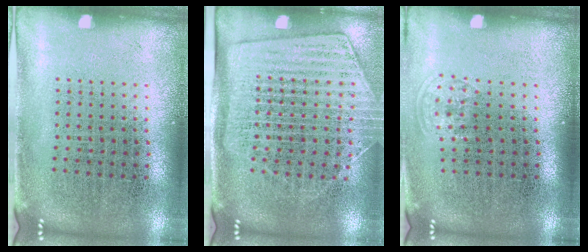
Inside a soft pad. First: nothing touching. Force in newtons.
{"total": 1.8, "press": 1.5, "slide": 1.1}
{"total": 0.7, "press": 0.6, "slide": 0.4}